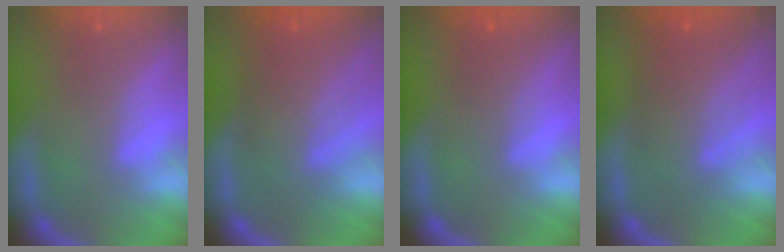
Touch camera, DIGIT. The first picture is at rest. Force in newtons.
{"total": 7.1}
{"total": 2.5}
{"total": 6.6}